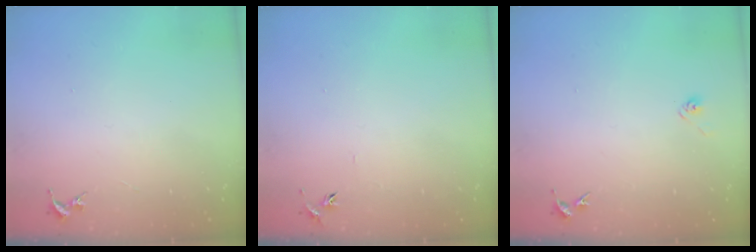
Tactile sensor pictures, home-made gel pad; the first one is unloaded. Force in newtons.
{"total": 4.1, "press": 4.0, "slide": 0.4}
{"total": 3.2, "press": 3.0, "slide": 1.3}